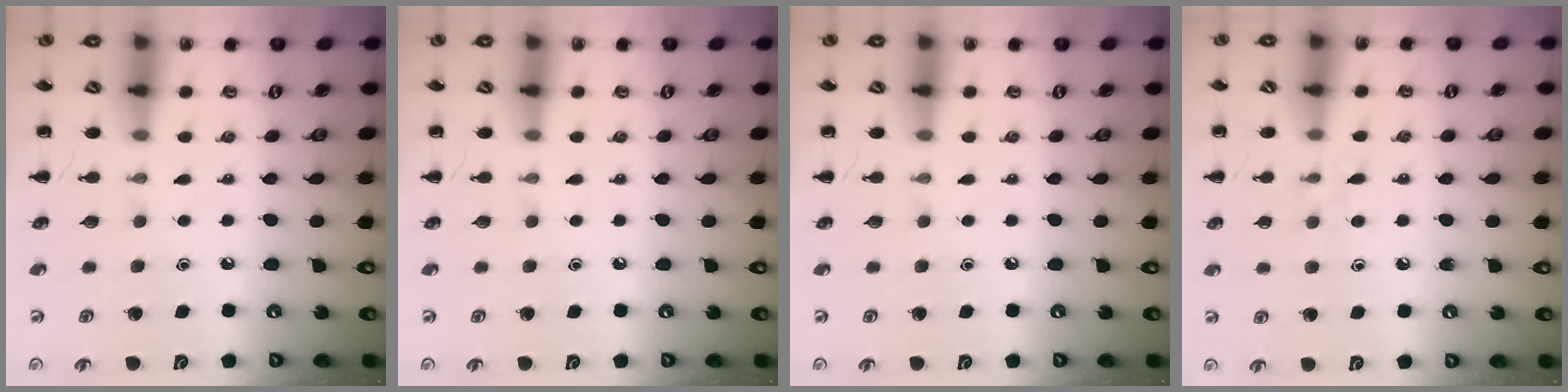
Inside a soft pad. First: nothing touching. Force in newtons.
{"total": 0.0}
{"total": 0.0}
{"total": 4.7, "press": 4.4, "slide": 1.6}